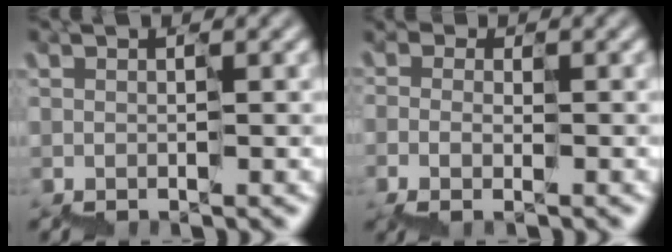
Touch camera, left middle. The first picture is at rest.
{"total": 1.1, "force": [-1.1, 0.4, 0.1], "torque": [-0.008, 0.001, -0.017]}